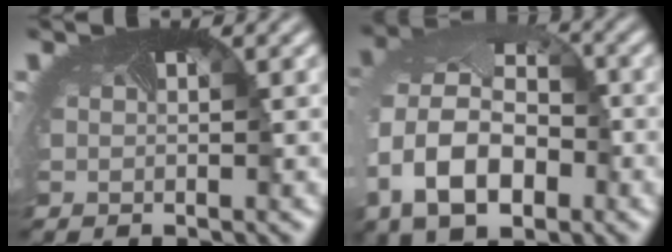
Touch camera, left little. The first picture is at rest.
{"total": 12.4, "force": [-2.7, 9.0, 8.2], "torque": [-0.167, -0.019, -0.037]}